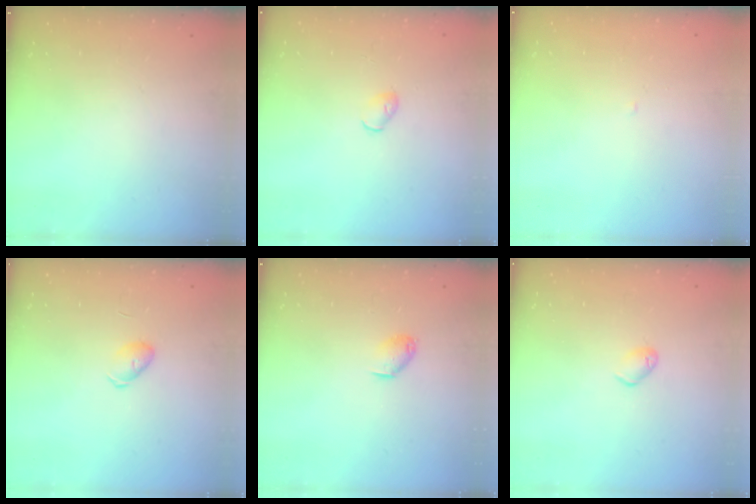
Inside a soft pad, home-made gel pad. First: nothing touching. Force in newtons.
{"total": 2.9, "press": 2.9, "slide": 0.7}
{"total": 1.6, "press": 1.6, "slide": 0.3}
{"total": 4.5, "press": 4.5, "slide": 0.5}
{"total": 5.3, "press": 5.2, "slide": 0.9}
{"total": 5.1, "press": 5.1, "slide": 0.7}